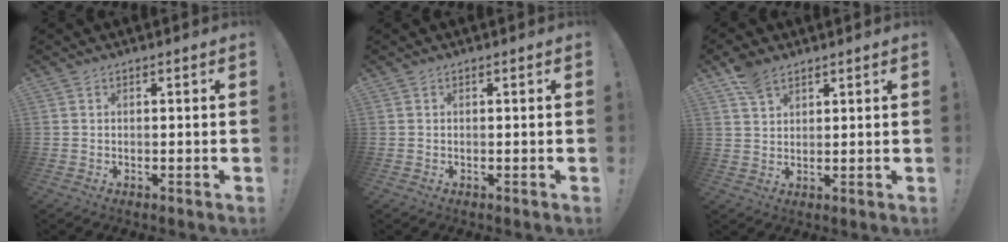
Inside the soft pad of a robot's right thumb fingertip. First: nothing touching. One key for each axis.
{"total": 0.0}
{"total": 6.6, "fx": 4.8, "fy": 3.3, "fz": 3.0, "tx": -0.053, "ty": -0.017, "tz": 0.093}